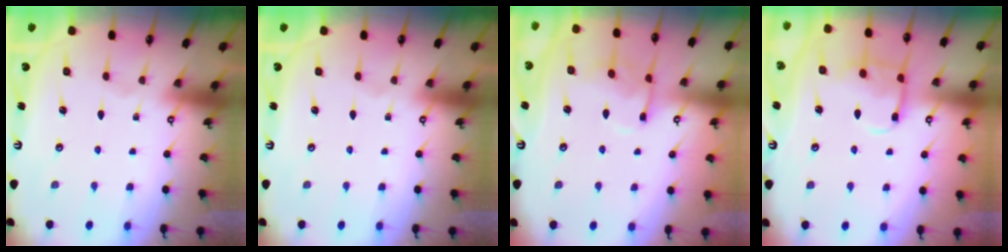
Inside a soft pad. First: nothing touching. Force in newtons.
{"total": 0.0}
{"total": 8.2, "press": 8.2, "slide": 0.7}
{"total": 10.7, "press": 10.6, "slide": 1.2}